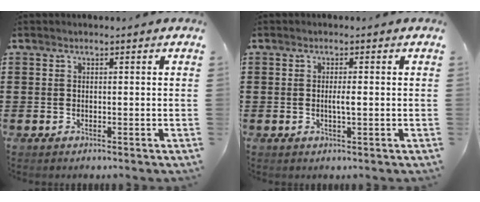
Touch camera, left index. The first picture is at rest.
{"total": 1.8, "force": [-0.1, 0.2, 1.7], "torque": [-0.034, -0.002, -0.003]}